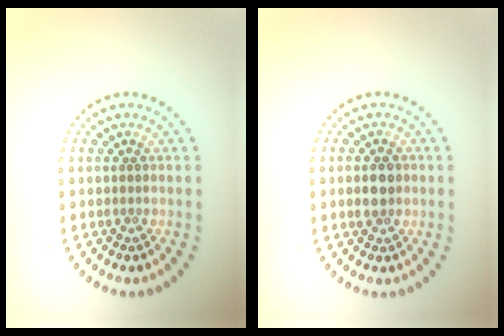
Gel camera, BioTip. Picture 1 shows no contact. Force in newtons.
{"total": 2.4, "press": 2.4, "slide": 0.0}